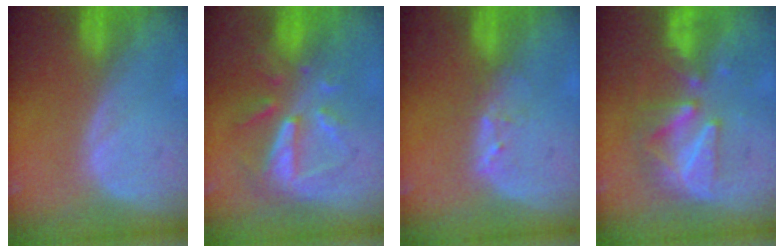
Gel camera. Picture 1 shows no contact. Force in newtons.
{"total": 8.2, "press": 7.4, "slide": 3.5}
{"total": 2.0, "press": 1.9, "slide": 0.4}
{"total": 8.4, "press": 8.1, "slide": 2.1}